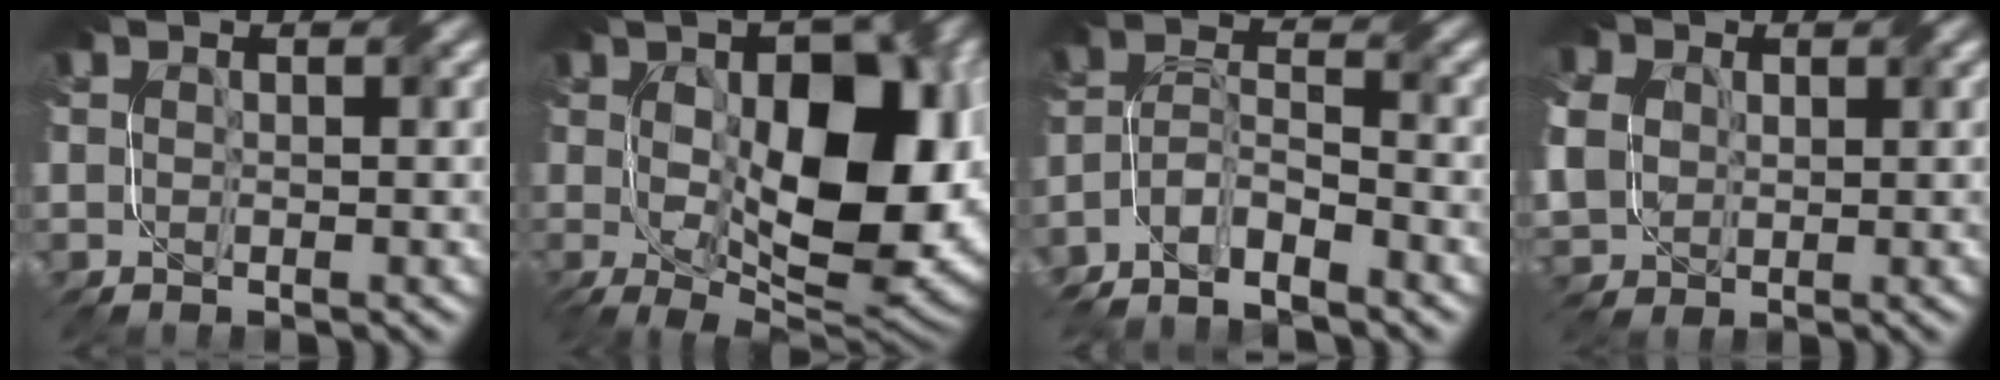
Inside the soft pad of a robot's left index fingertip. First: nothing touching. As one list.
[{"total": 15.3, "force": [0.5, 8.0, 13.1], "torque": [-0.187, -0.012, 0.023]}, {"total": 5.7, "force": [-4.5, 1.6, 3.0], "torque": [-0.055, -0.002, -0.090]}, {"total": 9.0, "force": [2.5, 7.1, 5.0], "torque": [-0.128, 0.025, 0.038]}]